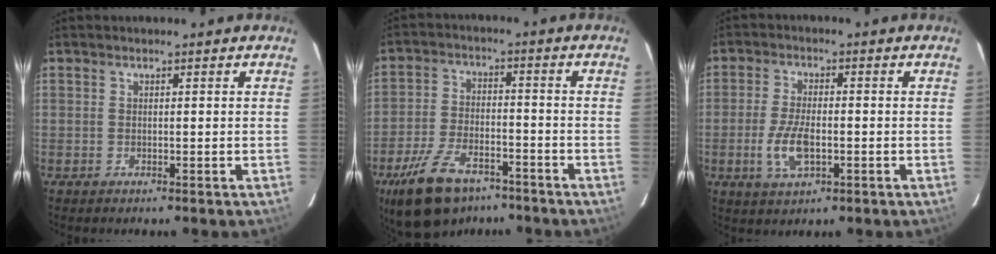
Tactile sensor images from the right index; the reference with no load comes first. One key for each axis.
{"total": 14.5, "fx": -9.9, "fy": 7.1, "fz": 8.0, "tx": -0.177, "ty": -0.013, "tz": -0.170}
{"total": 7.4, "fx": -2.0, "fy": 3.3, "fz": 6.3, "tx": -0.133, "ty": -0.005, "tz": -0.037}